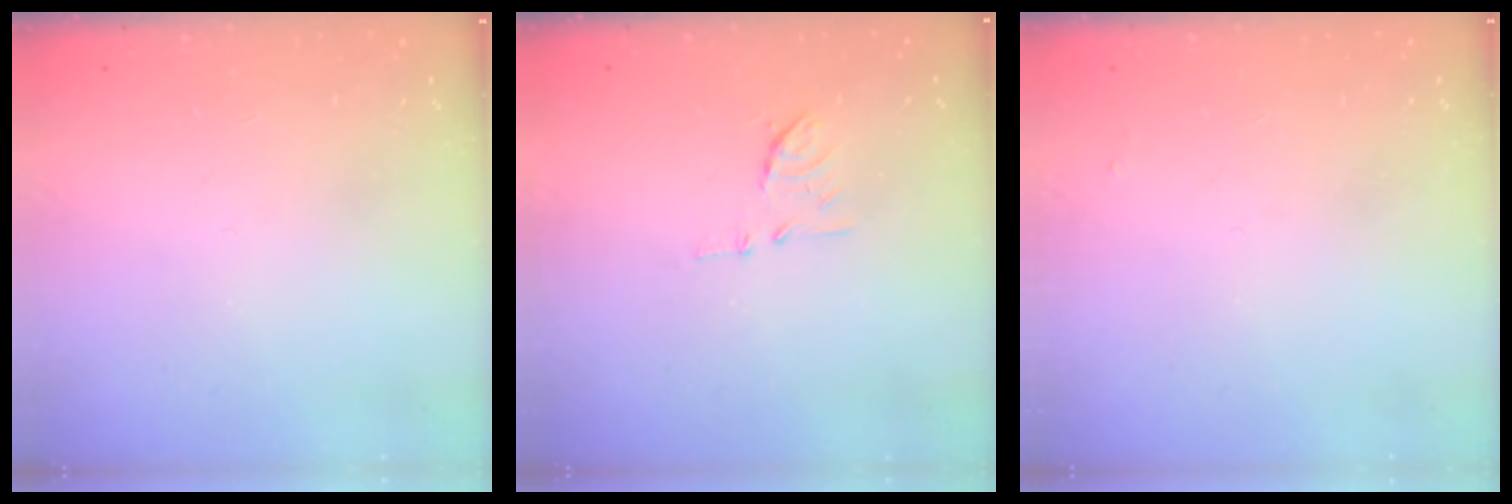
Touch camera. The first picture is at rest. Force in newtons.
{"total": 7.5, "press": 7.5, "slide": 0.8}
{"total": 1.9, "press": 1.9, "slide": 0.3}